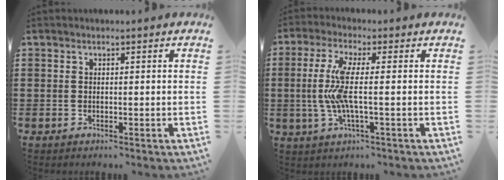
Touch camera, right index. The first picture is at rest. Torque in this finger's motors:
{"motor_torque": [1.53, -0.26, 0.34, 0.21]}